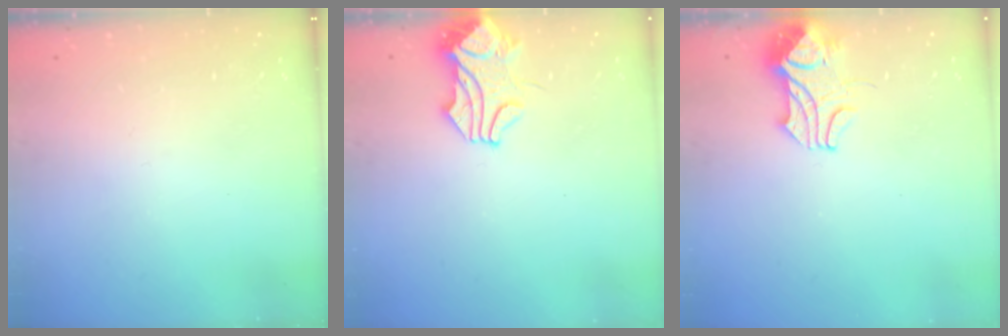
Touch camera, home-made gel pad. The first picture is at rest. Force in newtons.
{"total": 1.6, "press": 1.5, "slide": 0.7}
{"total": 2.4, "press": 2.3, "slide": 0.9}